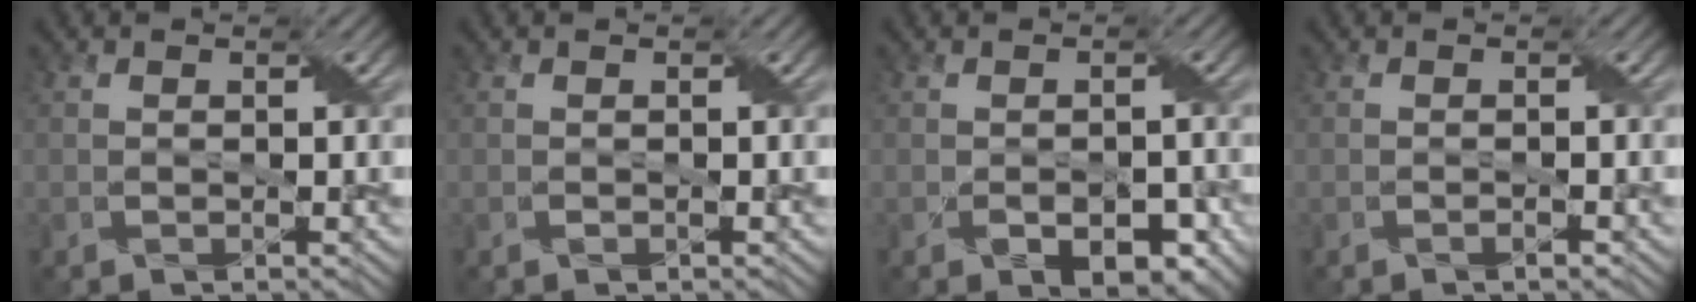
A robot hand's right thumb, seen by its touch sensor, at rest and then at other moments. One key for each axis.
{"total": 0.0}
{"total": 4.5, "fx": -1.9, "fy": 2.7, "fz": 3.1, "tx": -0.045, "ty": -0.015, "tz": -0.020}
{"total": 0.7, "fx": -0.5, "fy": 0.0, "fz": 0.5, "tx": -0.009, "ty": 0.003, "tz": -0.007}